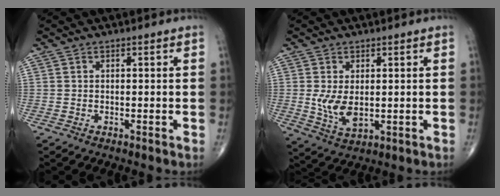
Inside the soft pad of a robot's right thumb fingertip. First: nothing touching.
{"total": 6.3, "force": [0.2, 3.4, 5.3], "torque": [-0.098, -0.015, 0.015]}